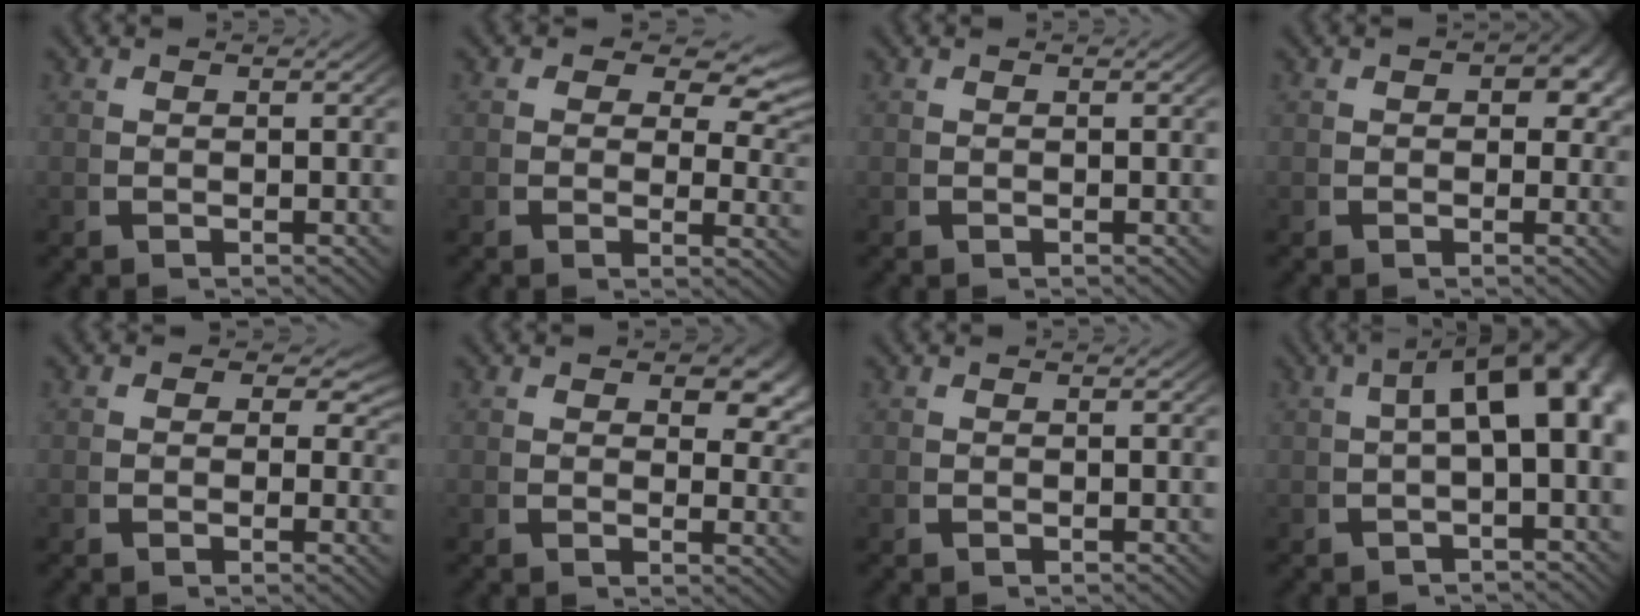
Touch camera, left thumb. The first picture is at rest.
{"total": 3.9, "force": [1.2, 2.5, 2.7], "torque": [-0.033, -0.014, 0.017]}
{"total": 0.0}
{"total": 2.5, "force": [0.3, 1.8, 1.8], "torque": [-0.021, -0.006, 0.001]}
{"total": 3.2, "force": [0.6, 2.5, 2.0], "torque": [-0.019, -0.004, 0.001]}
{"total": 3.0, "force": [1.6, 1.4, 2.1], "torque": [-0.016, -0.005, 0.020]}
{"total": 0.0}
{"total": 10.1, "force": [1.3, 5.2, 8.6], "torque": [-0.102, 0.021, 0.005]}